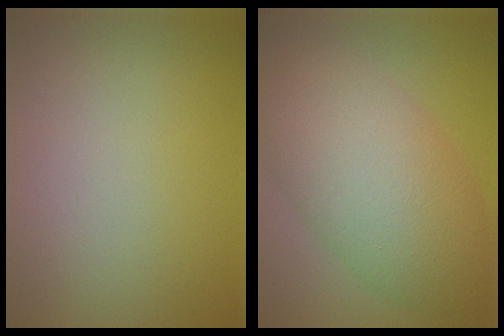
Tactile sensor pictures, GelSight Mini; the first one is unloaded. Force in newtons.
{"total": 9.4, "press": 9.3, "slide": 0.5}